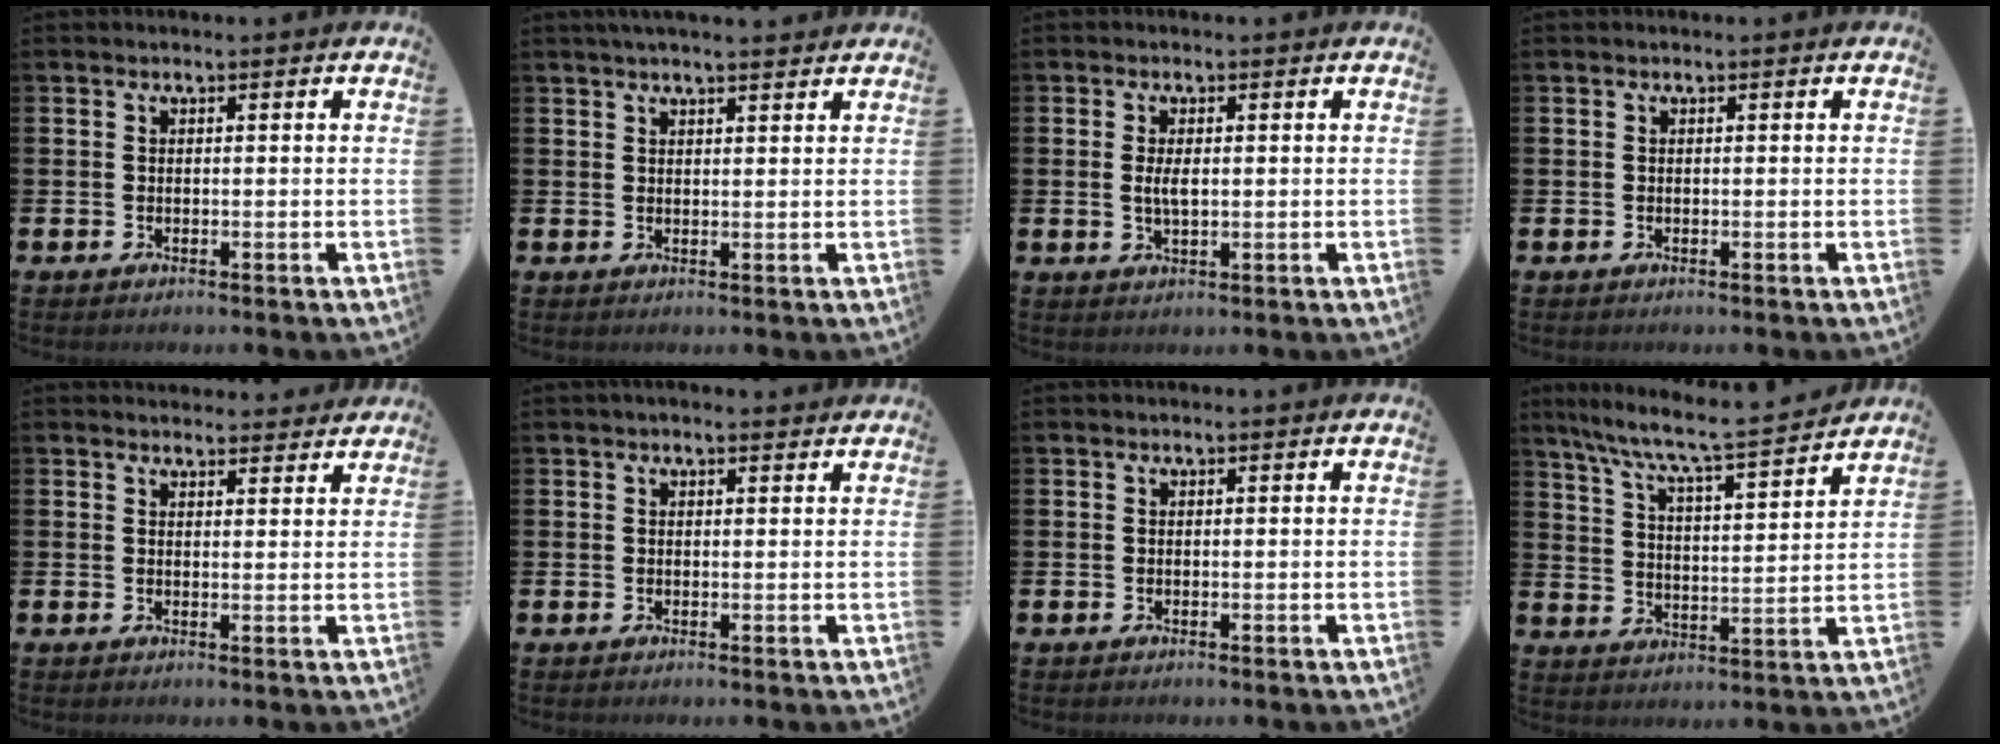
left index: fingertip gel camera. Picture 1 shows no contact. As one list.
[{"total": 2.4, "force": [2.3, 0.1, 0.8], "torque": [-0.020, -0.005, 0.042]}, {"total": 2.4, "force": [0.1, 0.9, 2.2], "torque": [-0.044, 0.003, 0.000]}, {"total": 0.0}, {"total": 2.6, "force": [2.5, 0.6, -0.2], "torque": [0.010, -0.016, 0.044]}, {"total": 0.8, "force": [0.6, 0.2, 0.5], "torque": [-0.001, 0.000, 0.009]}, {"total": 0.0}, {"total": 8.2, "force": [7.6, 0.0, 3.1], "torque": [-0.091, -0.059, 0.127]}]